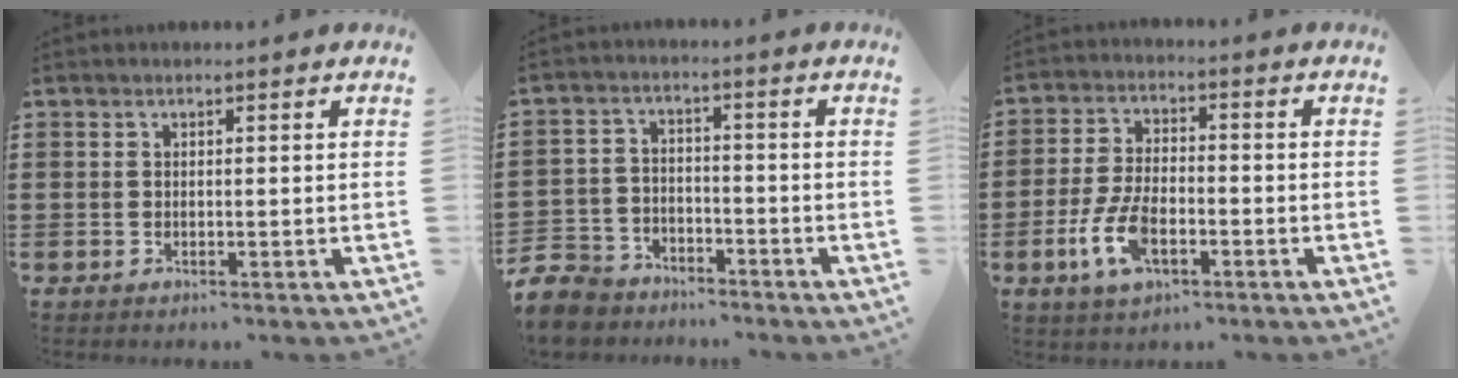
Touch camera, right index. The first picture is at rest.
{"total": 6.7, "force": [-6.3, 2.1, 0.8], "torque": [-0.044, 0.007, -0.132]}
{"total": 7.5, "force": [-3.1, 3.4, 6.0], "torque": [-0.146, -0.008, -0.063]}